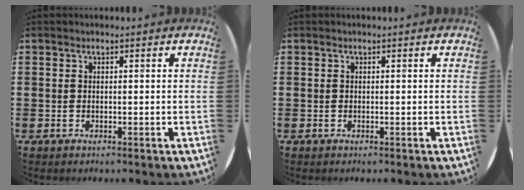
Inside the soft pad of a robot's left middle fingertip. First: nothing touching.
{"total": 0.0}